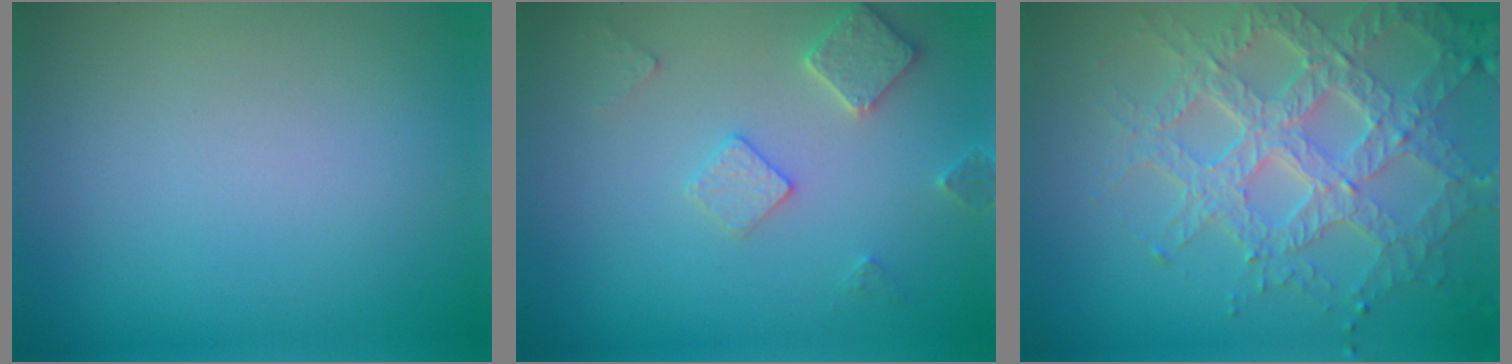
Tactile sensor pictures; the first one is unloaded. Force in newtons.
{"total": 2.9, "press": 2.9, "slide": 0.4}
{"total": 7.1, "press": 5.3, "slide": 4.7}